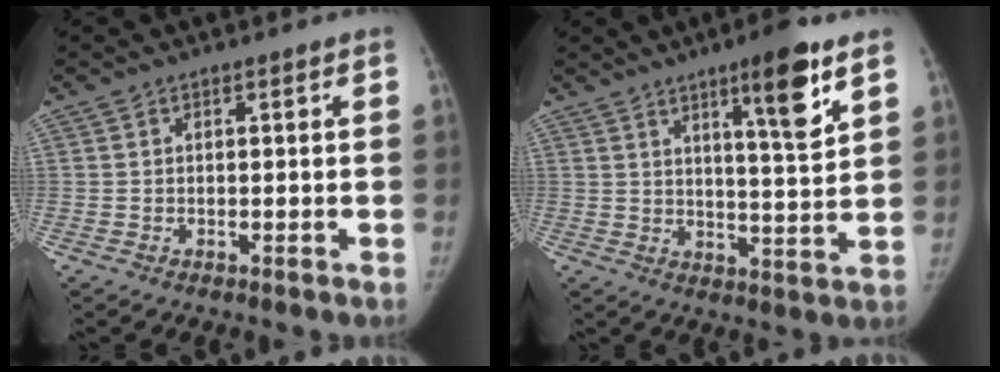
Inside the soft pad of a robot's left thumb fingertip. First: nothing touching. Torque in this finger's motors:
{"motor_torque": [0.99, 0.16, 1.02, -0.55, 0.26]}